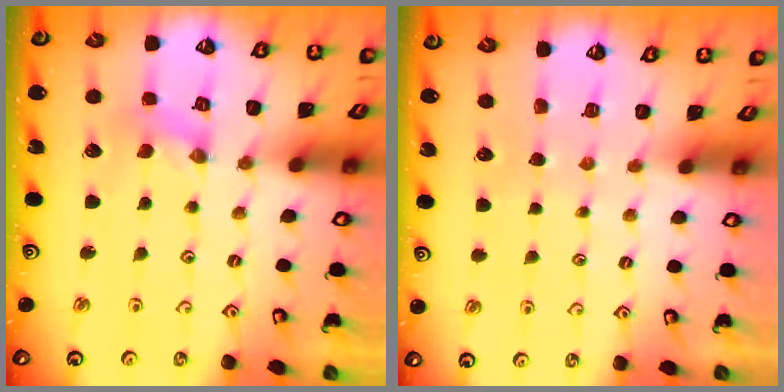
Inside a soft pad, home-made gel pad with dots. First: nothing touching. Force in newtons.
{"total": 0.0}